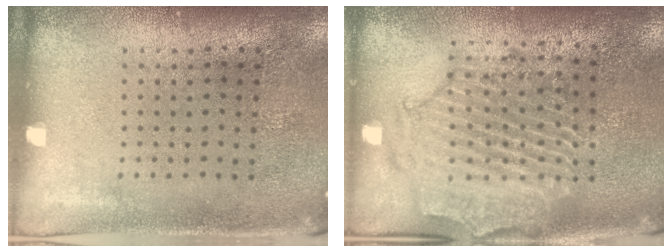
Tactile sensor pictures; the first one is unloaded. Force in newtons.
{"total": 2.3, "press": 2.1, "slide": 0.8}